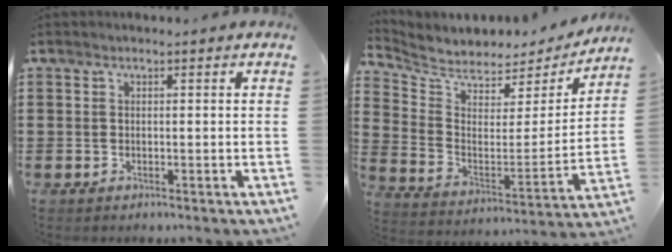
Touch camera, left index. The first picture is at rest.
{"total": 4.9, "force": [4.6, 1.7, 0.5], "torque": [-0.044, -0.044, 0.076]}